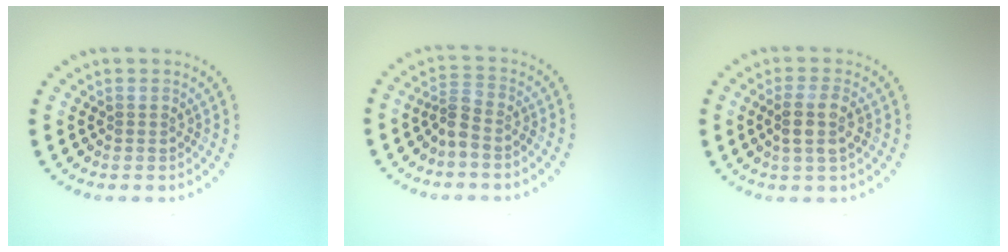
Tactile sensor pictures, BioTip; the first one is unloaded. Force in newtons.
{"total": 2.1, "press": 1.5, "slide": 1.4}
{"total": 2.7, "press": 2.4, "slide": 1.2}